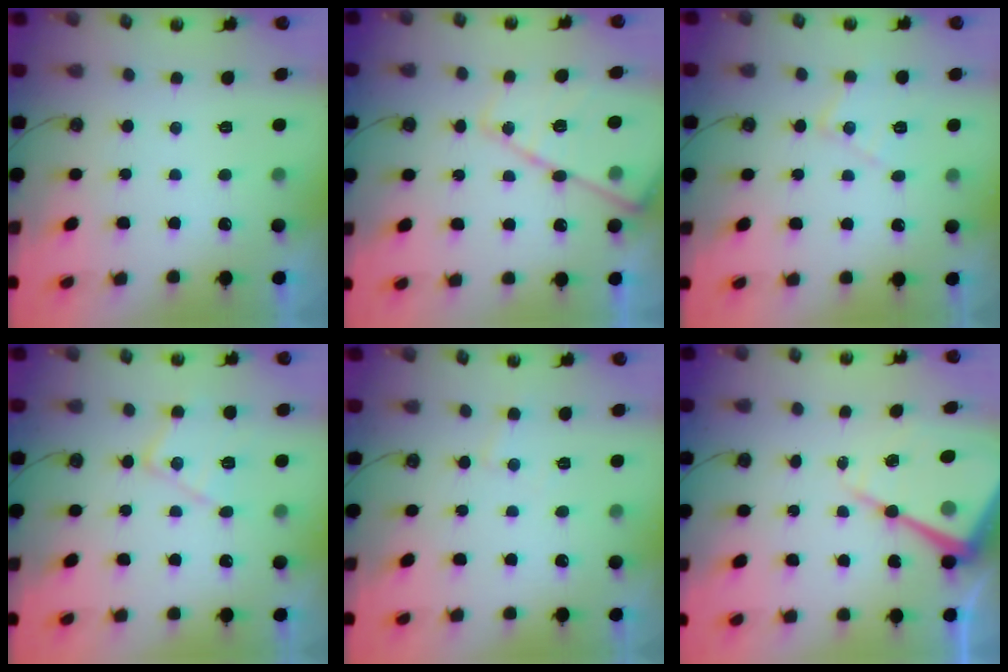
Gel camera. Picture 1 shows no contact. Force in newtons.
{"total": 16.3, "press": 16.2, "slide": 1.2}
{"total": 9.5, "press": 9.5, "slide": 0.6}
{"total": 13.1, "press": 13.1, "slide": 0.8}
{"total": 4.0, "press": 3.9, "slide": 0.6}
{"total": 15.1, "press": 15.0, "slide": 1.1}